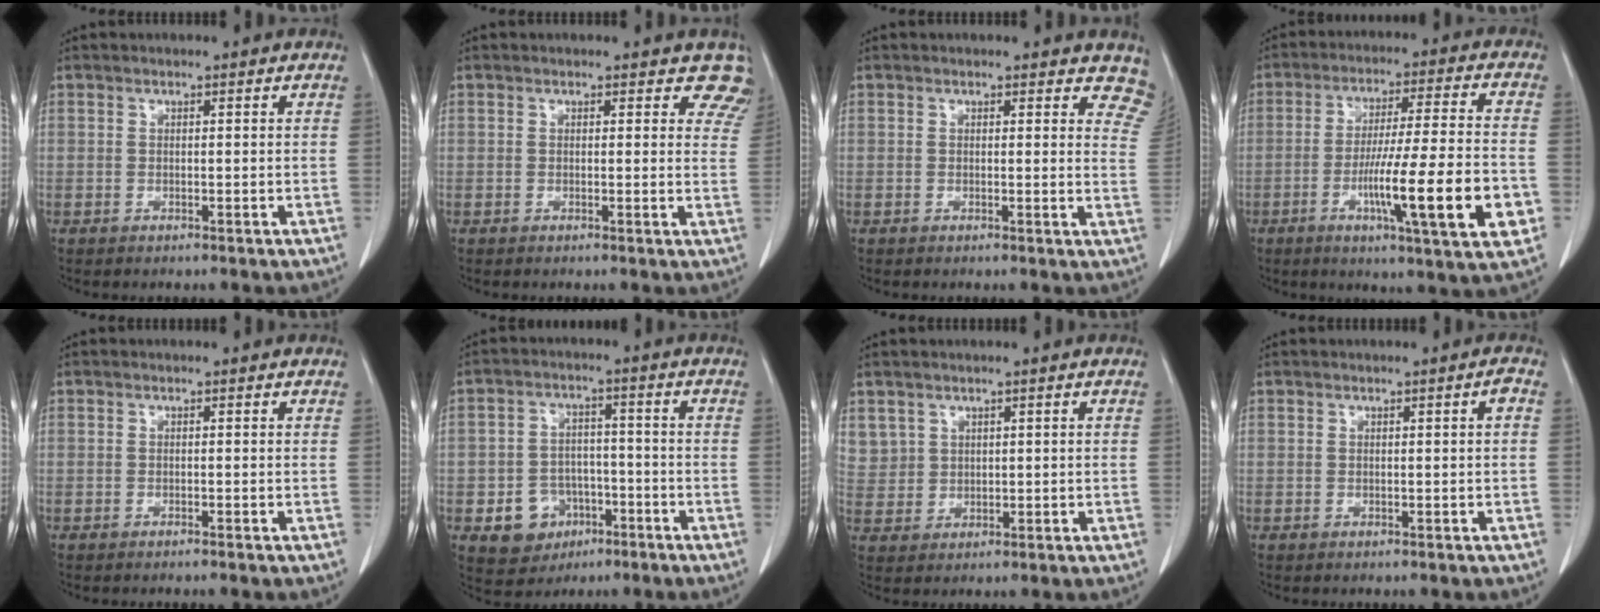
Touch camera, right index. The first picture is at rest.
{"total": 5.2, "force": [4.5, 2.5, 0.4], "torque": [0.035, -0.013, 0.015]}
{"total": 6.3, "force": [5.7, 2.4, 1.3], "torque": [0.020, -0.017, 0.028]}
{"total": 16.9, "force": [-5.2, 0.5, 16.1], "torque": [-0.236, -0.012, -0.079]}
{"total": 1.0, "force": [-0.8, -0.2, 0.4], "torque": [-0.004, 0.002, -0.012]}
{"total": 7.6, "force": [-3.4, 6.3, 2.6], "torque": [-0.048, 0.013, -0.044]}
{"total": 5.4, "force": [2.7, 4.6, 0.6], "torque": [-0.016, 0.009, 0.065]}
{"total": 0.9, "force": [0.0, -0.1, 0.9], "torque": [-0.014, 0.001, 0.002]}